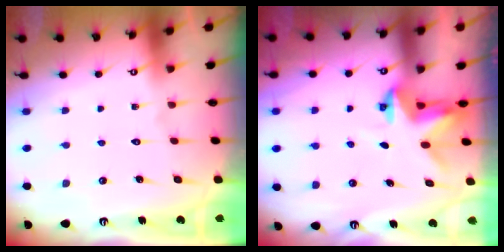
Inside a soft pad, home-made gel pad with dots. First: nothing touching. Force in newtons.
{"total": 3.0, "press": 3.0, "slide": 0.0}